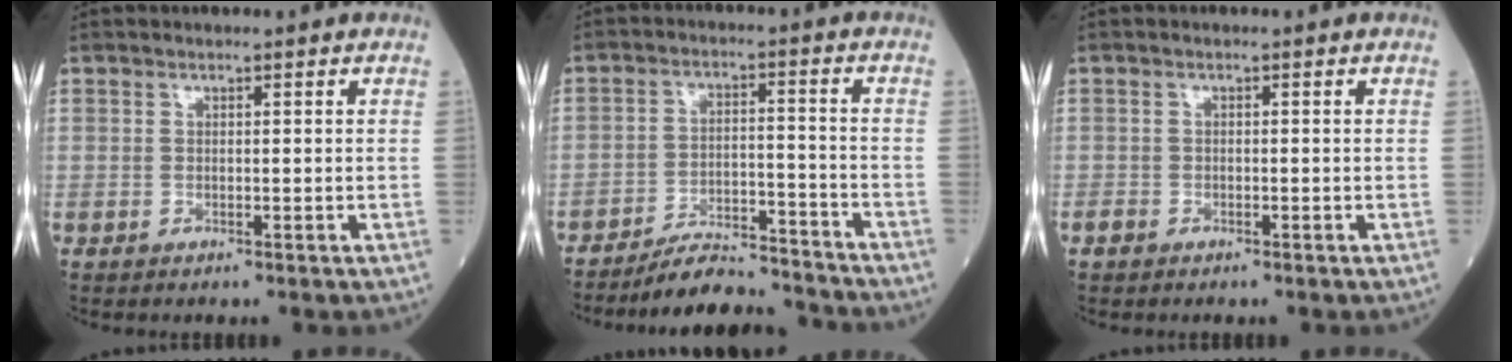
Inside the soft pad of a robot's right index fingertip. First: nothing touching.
{"total": 10.3, "force": [-10.0, 1.0, 2.3], "torque": [-0.032, 0.014, -0.165]}
{"total": 0.9, "force": [-0.7, 0.6, 0.3], "torque": [-0.007, 0.001, -0.015]}